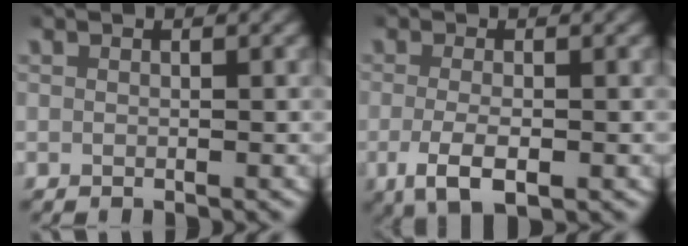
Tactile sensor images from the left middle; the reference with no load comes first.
{"total": 4.4, "force": [-1.6, 1.9, 3.6], "torque": [-0.081, -0.017, -0.018]}